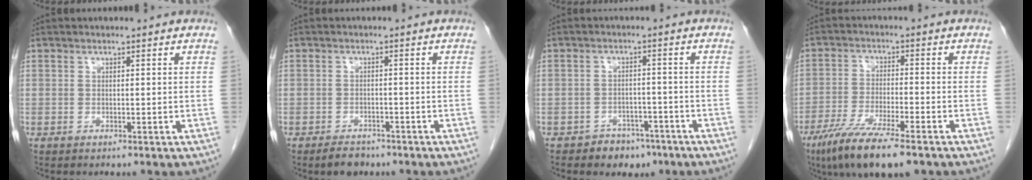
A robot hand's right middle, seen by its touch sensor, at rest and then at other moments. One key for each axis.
{"total": 3.2, "fx": -2.5, "fy": 1.7, "fz": 1.1, "tx": -0.021, "ty": 0.001, "tz": -0.034}
{"total": 4.7, "fx": -3.3, "fy": 3.1, "fz": 1.1, "tx": -0.014, "ty": 0.010, "tz": -0.045}
{"total": 11.5, "fx": -7.9, "fy": 1.7, "fz": 8.2, "tx": -0.145, "ty": -0.028, "tz": -0.131}